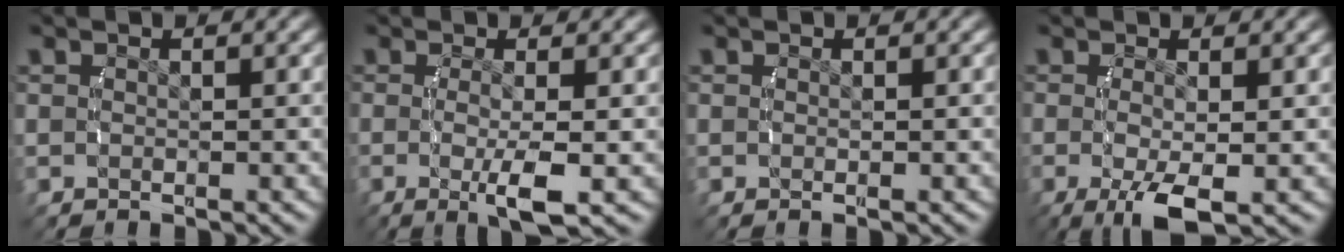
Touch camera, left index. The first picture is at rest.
{"total": 4.2, "force": [-1.3, 0.7, 4.0], "torque": [-0.077, -0.022, -0.013]}
{"total": 0.0}
{"total": 4.8, "force": [-2.2, 1.6, 4.0], "torque": [-0.092, -0.039, -0.015]}